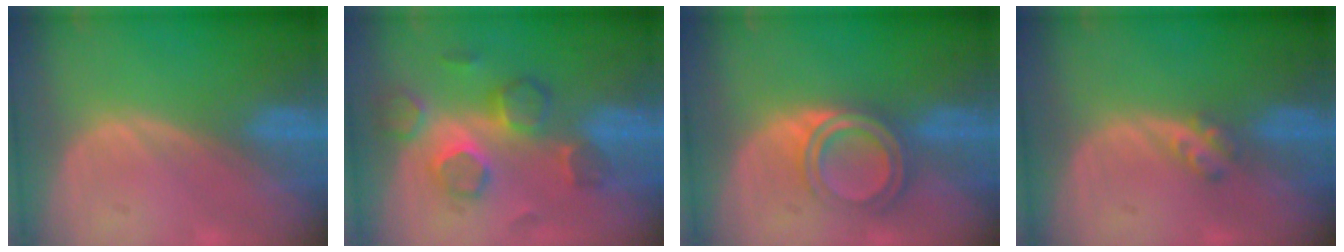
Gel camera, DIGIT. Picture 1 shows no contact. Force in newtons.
{"total": 7.8, "press": 7.3, "slide": 2.8}
{"total": 5.7, "press": 5.0, "slide": 2.8}
{"total": 2.3, "press": 2.0, "slide": 1.2}